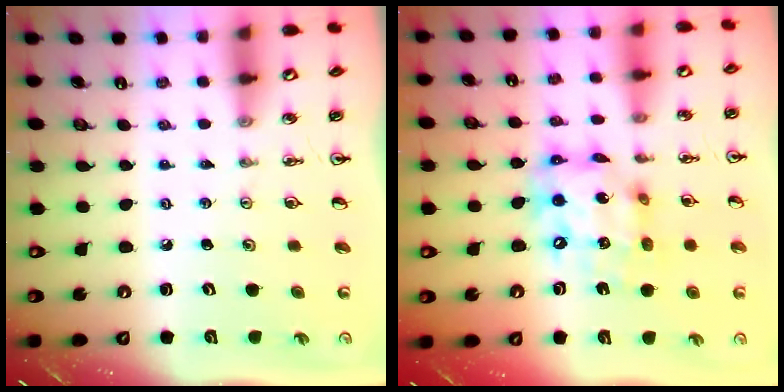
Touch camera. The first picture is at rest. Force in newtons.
{"total": 13.6, "press": 13.5, "slide": 1.7}